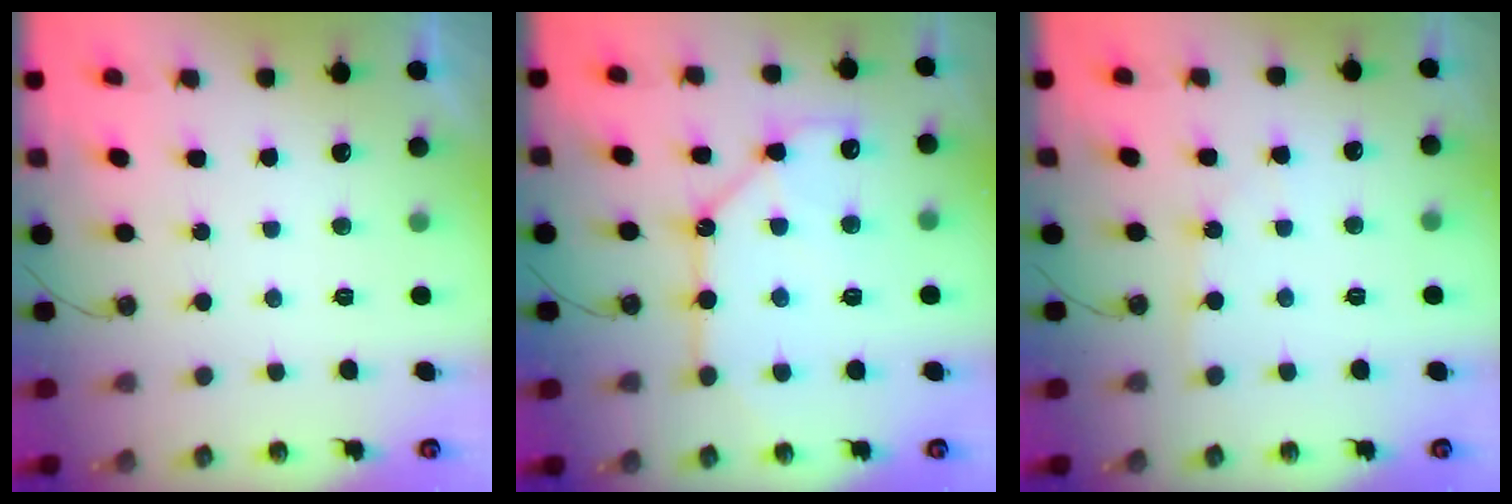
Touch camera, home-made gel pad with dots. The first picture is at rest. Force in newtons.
{"total": 11.8, "press": 11.7, "slide": 1.1}
{"total": 3.3, "press": 3.3, "slide": 0.4}